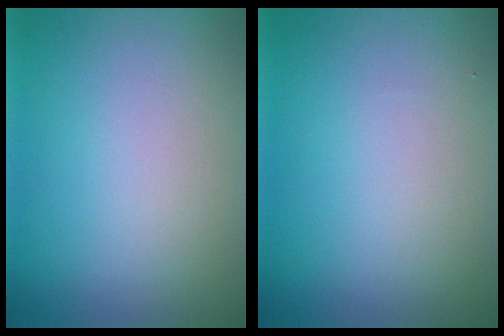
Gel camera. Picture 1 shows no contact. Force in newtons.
{"total": 0.0}